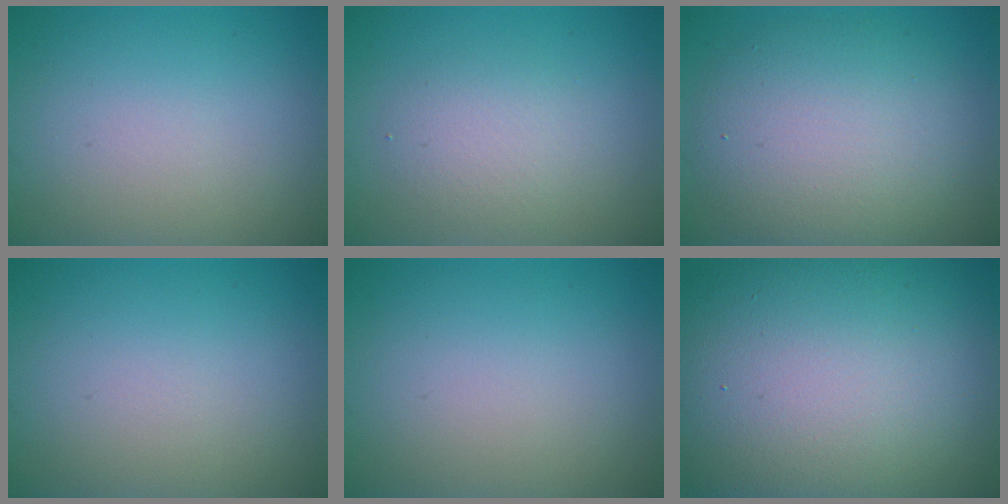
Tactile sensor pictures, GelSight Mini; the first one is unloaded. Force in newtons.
{"total": 2.4, "press": 2.4, "slide": 0.2}
{"total": 8.0, "press": 8.0, "slide": 0.2}
{"total": 0.0}
{"total": 0.0}
{"total": 19.3, "press": 19.3, "slide": 1.0}